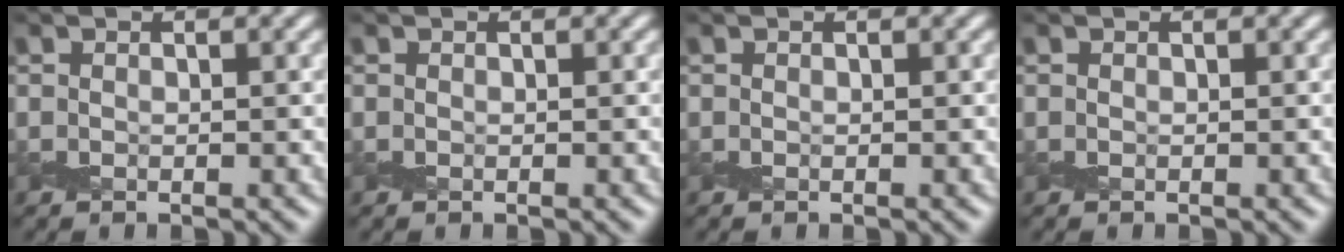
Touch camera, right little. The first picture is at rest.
{"total": 0.0}
{"total": 0.0}
{"total": 0.0}